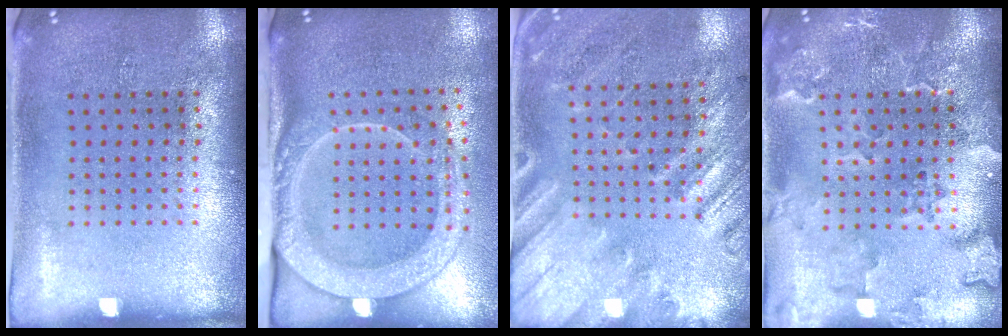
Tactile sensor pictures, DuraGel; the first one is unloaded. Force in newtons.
{"total": 2.5, "press": 2.0, "slide": 1.6}
{"total": 2.4, "press": 1.9, "slide": 1.6}
{"total": 2.3, "press": 2.2, "slide": 0.8}